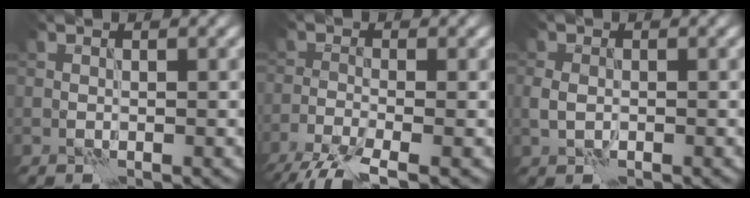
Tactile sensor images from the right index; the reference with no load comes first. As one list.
[{"total": 5.9, "force": [-4.4, 1.2, 3.7], "torque": [-0.068, -0.019, -0.092]}, {"total": 1.5, "force": [-0.3, 1.1, 1.0], "torque": [-0.022, 0.000, -0.007]}]